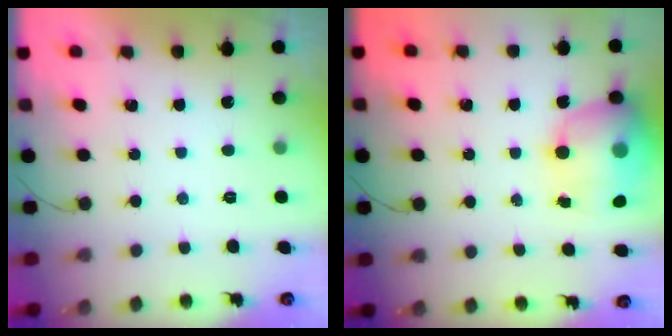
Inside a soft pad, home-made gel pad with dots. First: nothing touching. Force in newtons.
{"total": 17.7, "press": 17.1, "slide": 4.6}